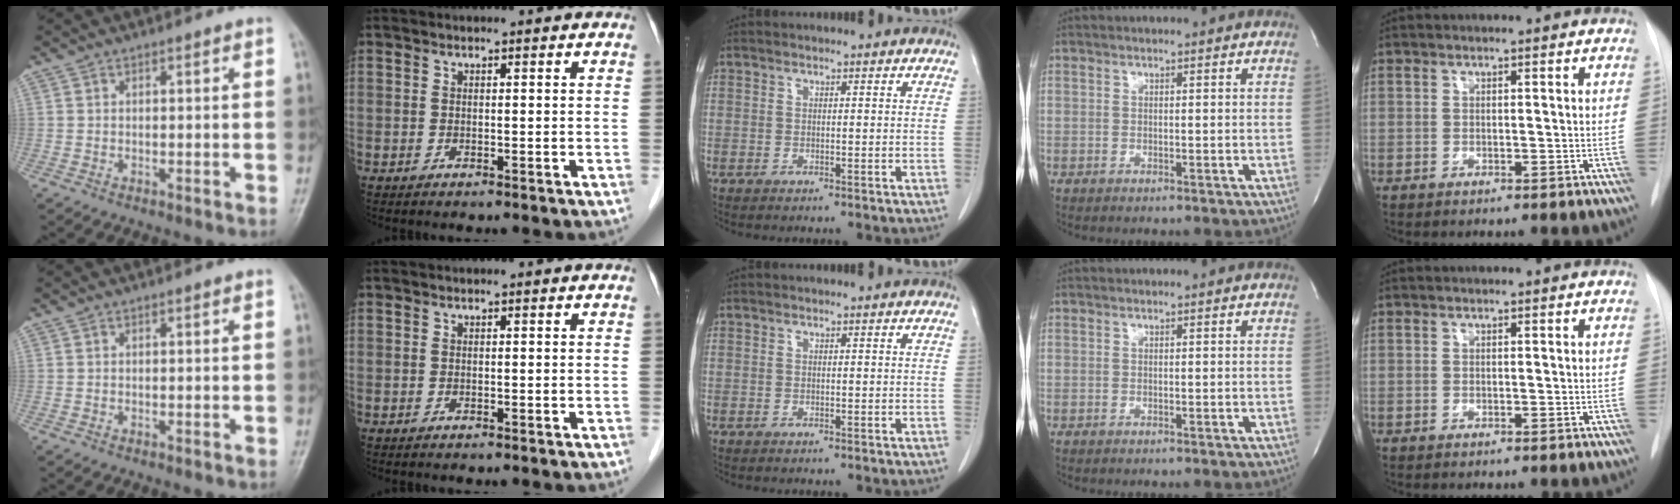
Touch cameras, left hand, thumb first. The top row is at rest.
{}